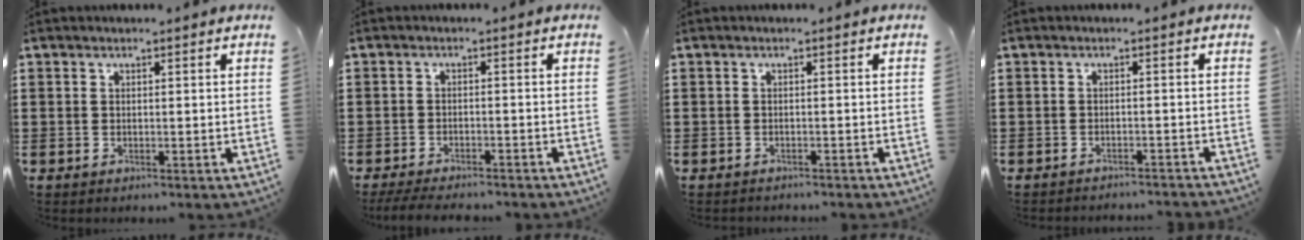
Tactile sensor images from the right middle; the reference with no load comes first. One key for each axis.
{"total": 2.8, "fx": -2.8, "fy": 0.3, "fz": 0.6, "tx": -0.018, "ty": -0.003, "tz": -0.059}
{"total": 0.6, "fx": -0.6, "fy": 0.0, "fz": 0.0, "tx": -0.002, "ty": 0.000, "tz": -0.014}
{"total": 1.4, "fx": -1.4, "fy": -0.2, "fz": 0.2, "tx": -0.004, "ty": 0.005, "tz": -0.029}